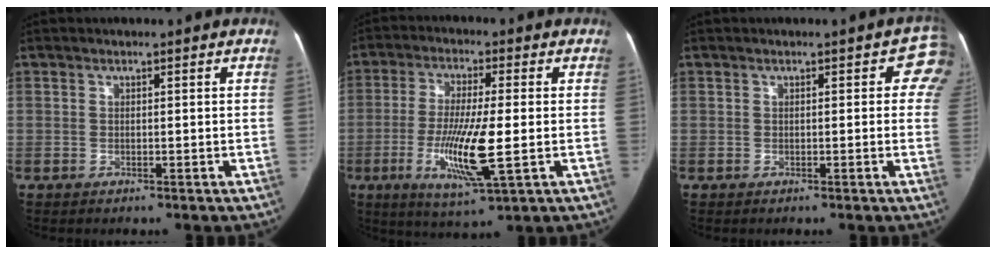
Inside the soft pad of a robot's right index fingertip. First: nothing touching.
{"total": 11.5, "force": [-2.3, 1.0, 11.2], "torque": [-0.218, -0.022, -0.042]}
{"total": 3.4, "force": [1.4, 2.0, 2.3], "torque": [-0.002, 0.002, 0.001]}